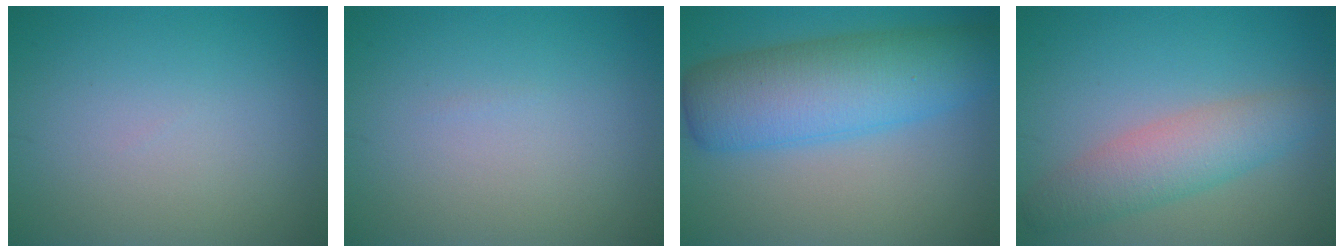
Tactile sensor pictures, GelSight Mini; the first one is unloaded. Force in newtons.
{"total": 0.0}
{"total": 8.9, "press": 8.9, "slide": 0.2}
{"total": 4.4, "press": 4.4, "slide": 0.2}